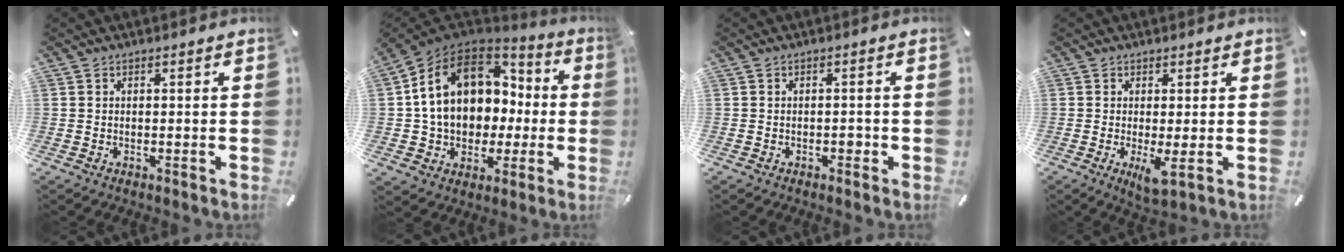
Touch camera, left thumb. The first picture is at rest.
{"total": 15.6, "force": [2.9, 12.9, 8.3], "torque": [-0.175, -0.005, 0.059]}
{"total": 1.6, "force": [-0.8, 0.9, 1.0], "torque": [-0.019, 0.003, -0.015]}
{"total": 5.1, "force": [-0.7, 1.4, 4.9], "torque": [-0.091, -0.021, -0.011]}